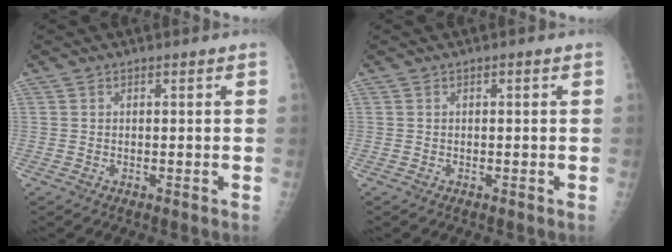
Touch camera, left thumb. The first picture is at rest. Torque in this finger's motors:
{"motor_torque": [-0.18, 0.09, 0.01, 0.00, -0.01]}